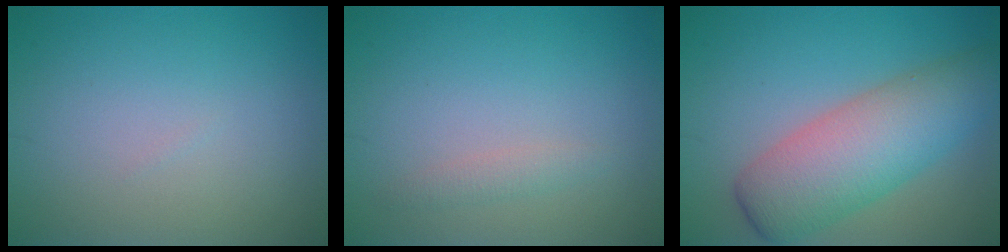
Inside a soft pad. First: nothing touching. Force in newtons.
{"total": 1.1, "press": 1.1, "slide": 0.0}
{"total": 7.7, "press": 7.7, "slide": 0.3}